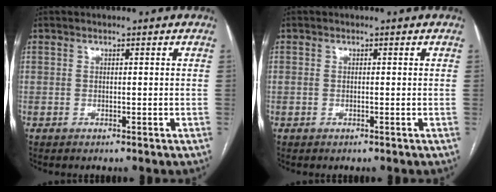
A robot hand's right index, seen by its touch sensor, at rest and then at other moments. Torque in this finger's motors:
{"motor_torque": [0.06, 0.23, 0.00, -0.04]}